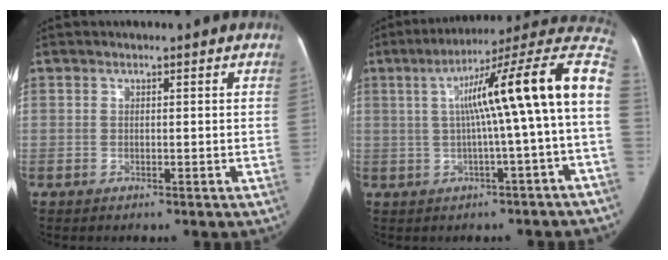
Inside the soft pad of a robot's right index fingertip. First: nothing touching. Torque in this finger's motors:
{"motor_torque": [1.28, -0.22, 0.63, 0.21]}